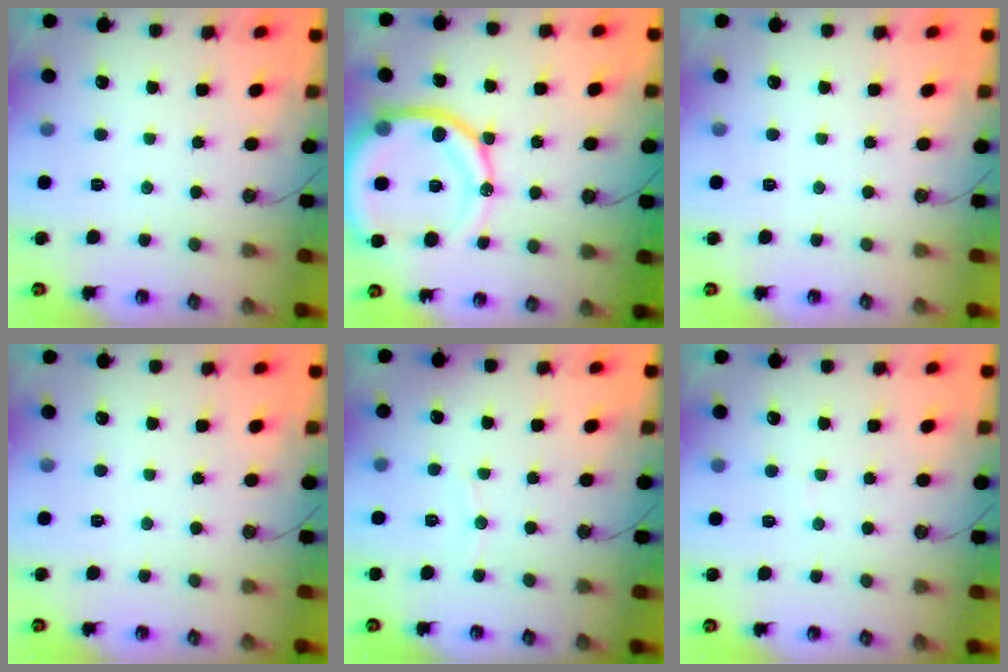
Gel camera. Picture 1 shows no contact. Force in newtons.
{"total": 18.4, "press": 18.2, "slide": 2.3}
{"total": 0.0}
{"total": 0.0}
{"total": 3.7, "press": 3.6, "slide": 0.4}
{"total": 2.5, "press": 2.5, "slide": 0.2}